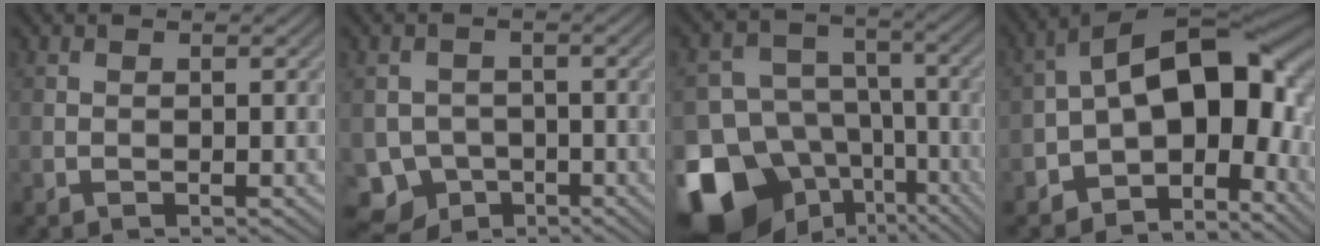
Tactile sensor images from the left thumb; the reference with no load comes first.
{"total": 5.7, "force": [-2.8, 4.7, 1.7], "torque": [-0.029, -0.009, -0.053]}
{"total": 18.6, "force": [-10.4, 13.7, 7.1], "torque": [-0.185, -0.053, -0.155]}
{"total": 13.7, "force": [-2.8, 8.0, 10.8], "torque": [-0.146, 0.014, -0.065]}